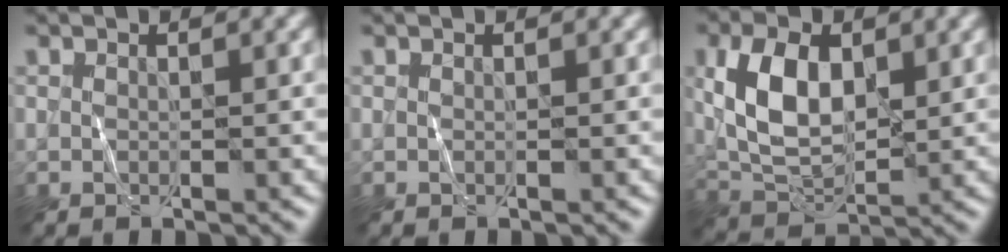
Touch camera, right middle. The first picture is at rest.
{"total": 0.0}
{"total": 7.4, "force": [1.5, 4.3, 5.9], "torque": [-0.123, 0.005, 0.028]}